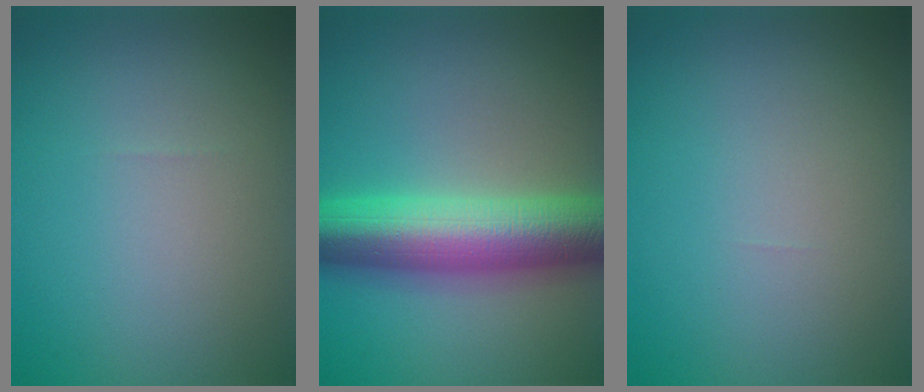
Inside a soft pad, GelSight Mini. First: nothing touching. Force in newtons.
{"total": 10.7, "press": 10.7, "slide": 0.1}
{"total": 0.0}